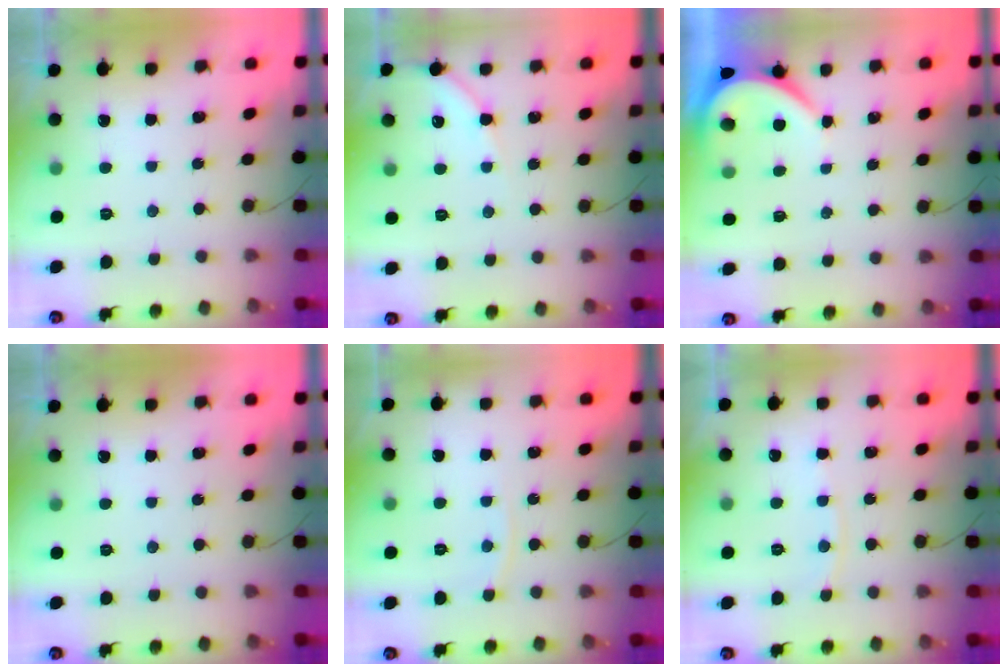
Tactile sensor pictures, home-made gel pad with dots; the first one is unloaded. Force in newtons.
{"total": 6.6, "press": 6.5, "slide": 0.8}
{"total": 3.9, "press": 3.9, "slide": 0.6}
{"total": 0.0}
{"total": 3.0, "press": 3.0, "slide": 0.3}
{"total": 3.7, "press": 3.6, "slide": 0.6}